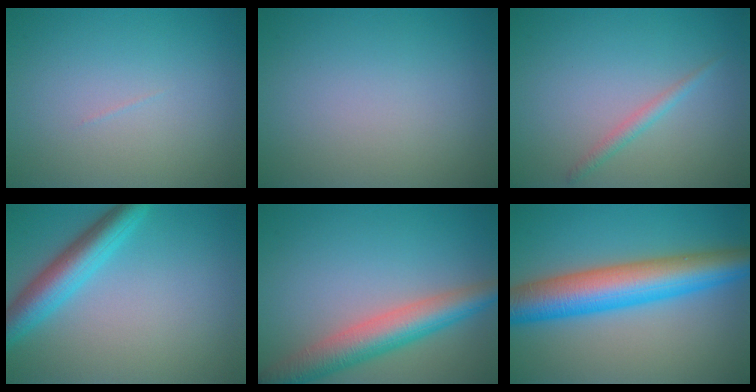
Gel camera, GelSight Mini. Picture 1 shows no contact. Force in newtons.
{"total": 0.0}
{"total": 1.2, "press": 1.2, "slide": 0.0}
{"total": 4.8, "press": 4.8, "slide": 0.2}
{"total": 5.8, "press": 5.8, "slide": 0.2}
{"total": 9.2, "press": 9.2, "slide": 0.0}